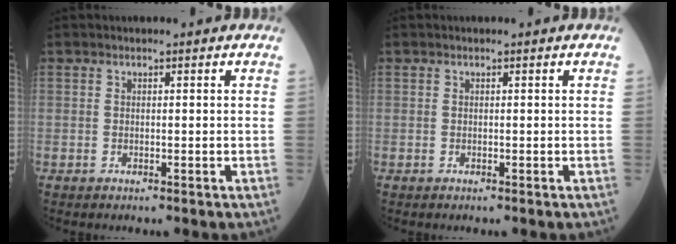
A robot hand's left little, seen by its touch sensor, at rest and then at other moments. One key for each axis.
{"total": 0.0}